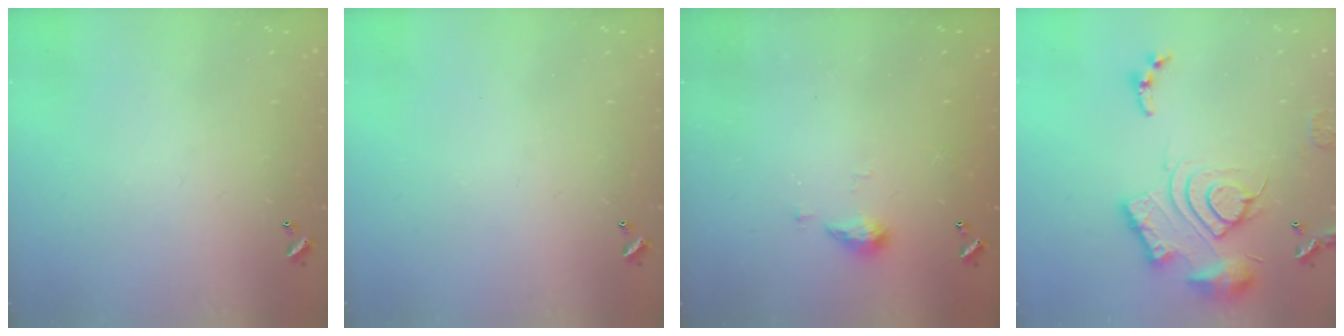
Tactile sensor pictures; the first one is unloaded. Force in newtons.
{"total": 0.0}
{"total": 3.8, "press": 3.7, "slide": 0.6}
{"total": 19.5, "press": 19.4, "slide": 2.0}